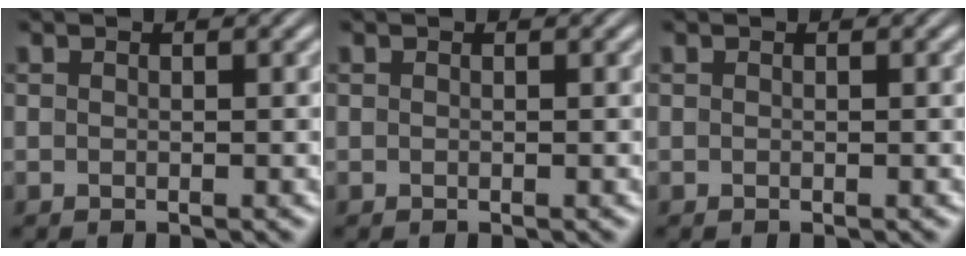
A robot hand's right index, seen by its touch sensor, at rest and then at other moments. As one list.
[{"total": 0.0}, {"total": 0.0}]